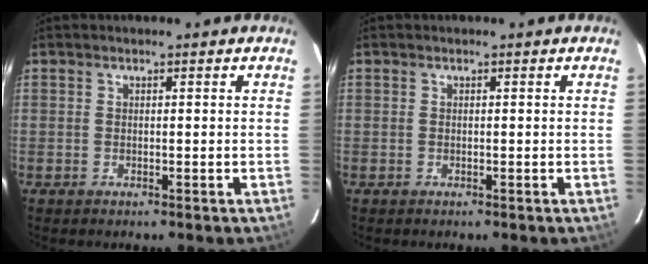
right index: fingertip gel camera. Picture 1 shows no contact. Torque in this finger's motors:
{"motor_torque": [0.00, 0.00, 0.01, 0.00]}